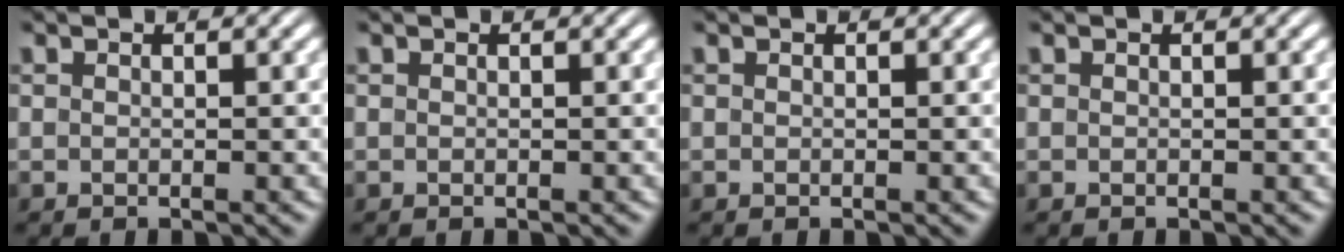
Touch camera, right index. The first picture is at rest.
{"total": 0.0}
{"total": 0.0}
{"total": 0.0}